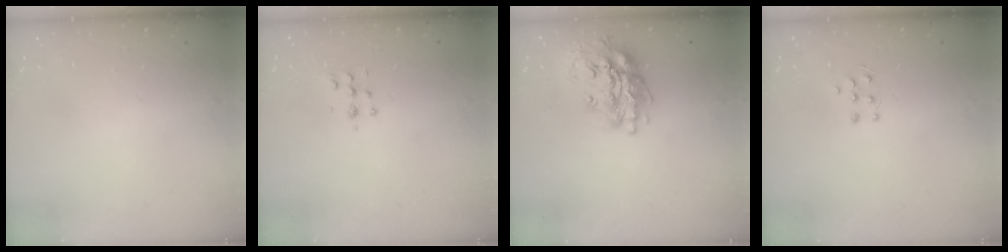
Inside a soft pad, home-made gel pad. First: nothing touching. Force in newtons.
{"total": 5.4, "press": 5.3, "slide": 0.7}
{"total": 17.5, "press": 17.5, "slide": 0.9}
{"total": 4.8, "press": 4.7, "slide": 0.8}